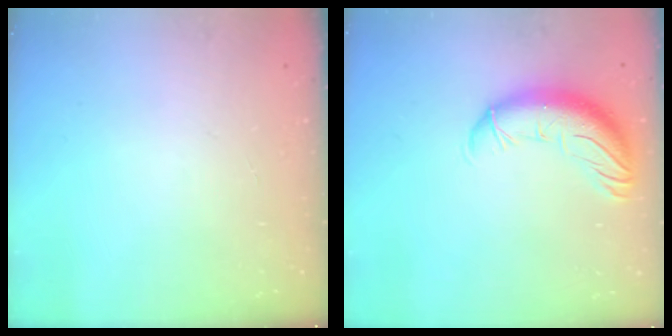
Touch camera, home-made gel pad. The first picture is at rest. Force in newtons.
{"total": 12.4, "press": 12.0, "slide": 2.9}